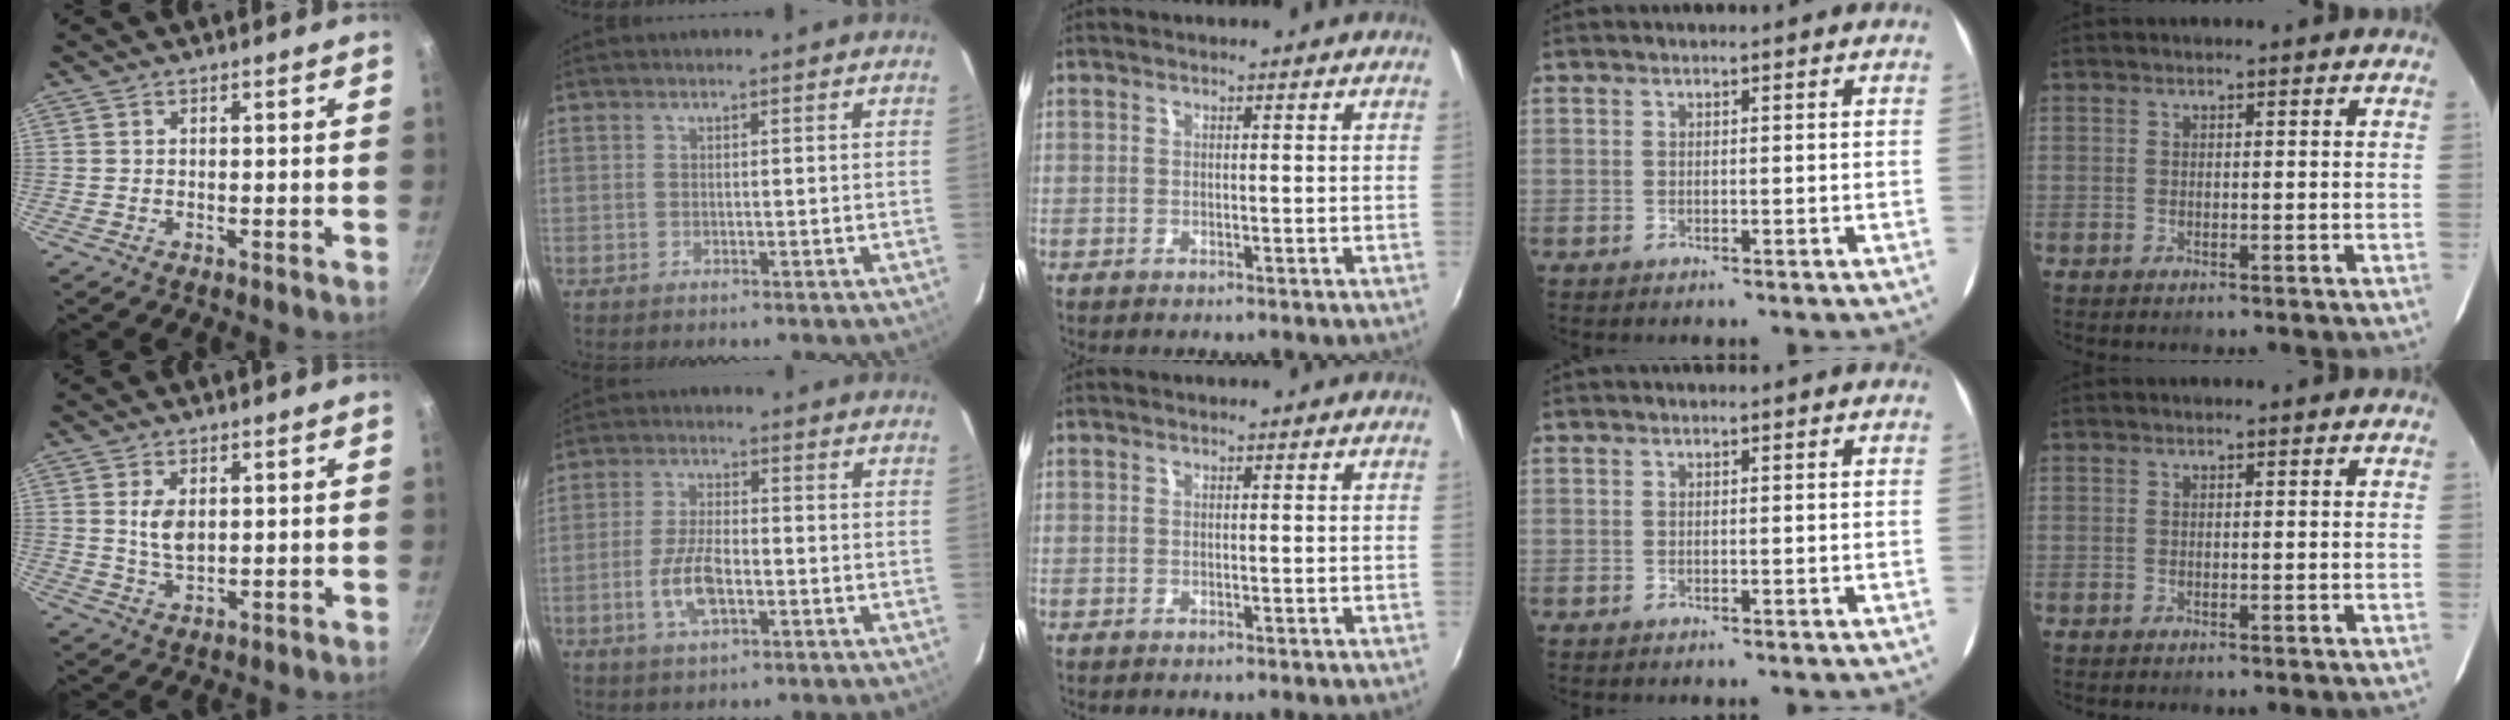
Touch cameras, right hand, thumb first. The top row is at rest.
{"thumb": {"total": 4.9, "force": [1.1, 3.0, 3.8], "torque": [-0.065, -0.012, 0.023]}, "index": {"total": 7.5, "force": [-2.6, 3.1, 6.4], "torque": [-0.135, -0.001, -0.048]}}